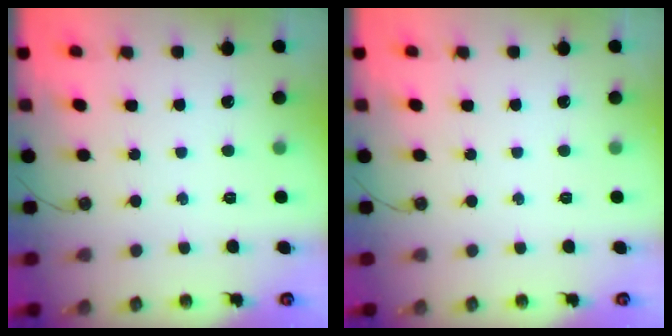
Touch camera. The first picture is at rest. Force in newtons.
{"total": 0.0}